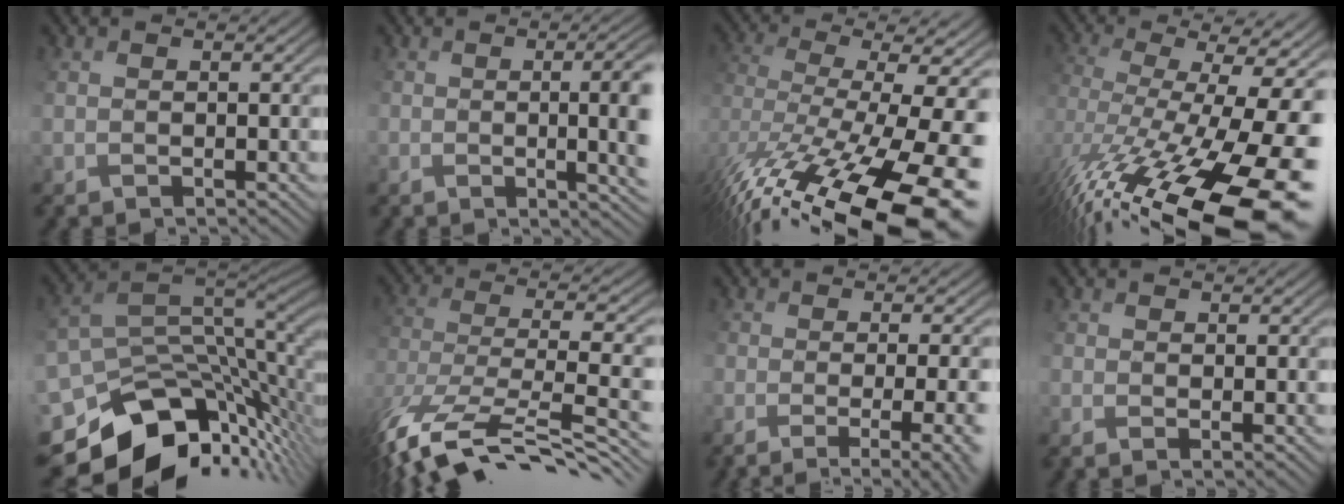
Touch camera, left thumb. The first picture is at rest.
{"total": 10.2, "force": [-0.5, 4.3, 9.3], "torque": [-0.112, 0.000, 0.008]}
{"total": 15.8, "force": [-8.5, 6.8, 11.4], "torque": [-0.195, -0.023, -0.090]}
{"total": 16.9, "force": [-7.3, 8.2, 12.8], "torque": [-0.208, -0.025, -0.065]}
{"total": 11.2, "force": [-4.1, 7.4, 7.3], "torque": [-0.169, -0.035, -0.048]}
{"total": 12.3, "force": [-6.8, 5.6, 8.6], "torque": [-0.223, 0.005, -0.085]}
{"total": 10.8, "force": [-4.4, 4.3, 8.9], "torque": [-0.109, -0.005, -0.032]}
{"total": 2.0, "force": [-0.5, 0.7, 1.8], "torque": [-0.036, -0.007, -0.003]}